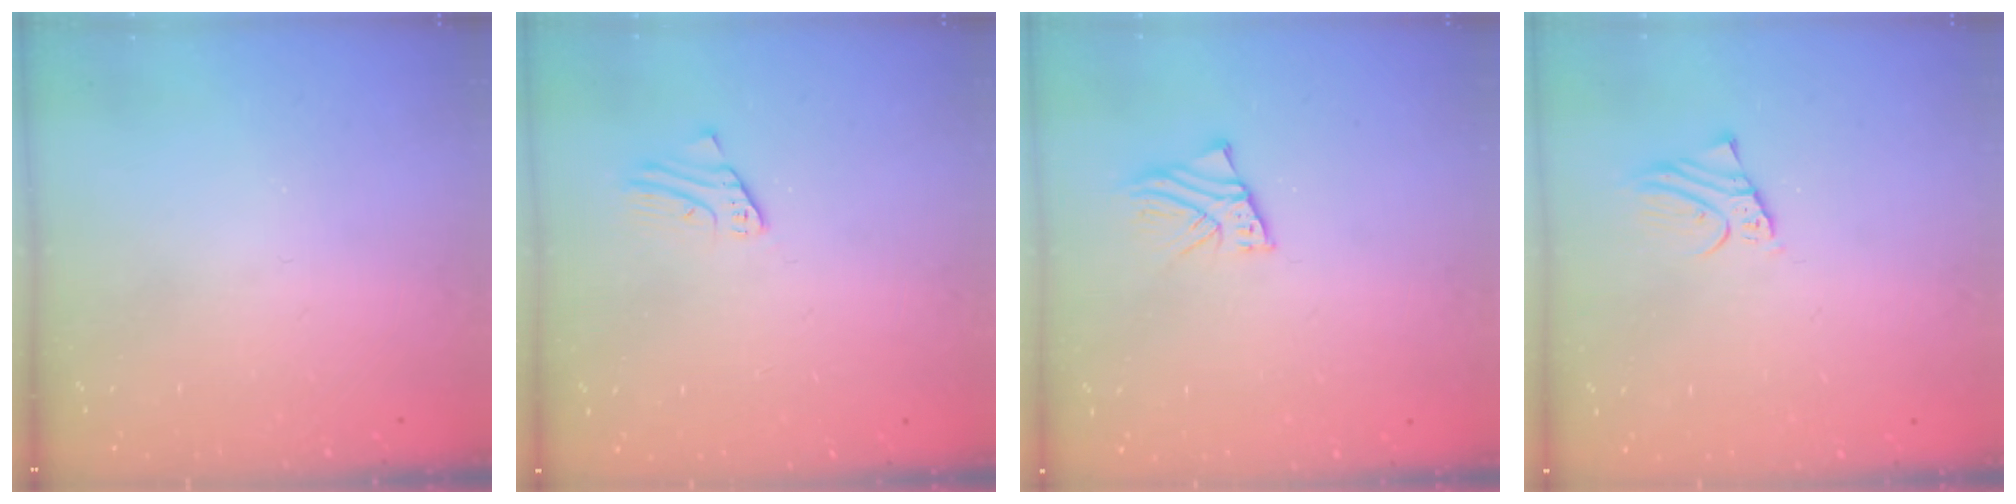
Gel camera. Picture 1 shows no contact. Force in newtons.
{"total": 1.9, "press": 1.9, "slide": 0.1}
{"total": 2.5, "press": 2.5, "slide": 0.2}
{"total": 2.4, "press": 2.4, "slide": 0.0}